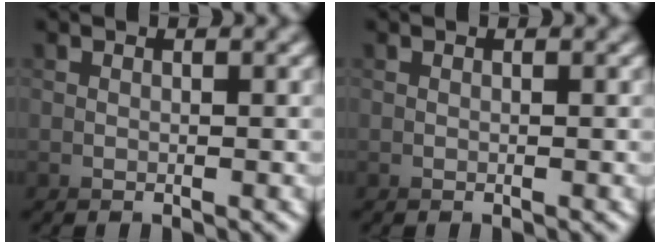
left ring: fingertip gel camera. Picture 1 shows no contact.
{"total": 0.0}